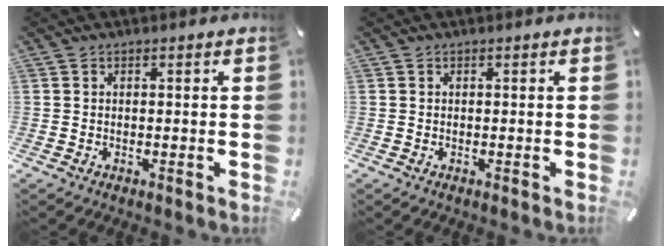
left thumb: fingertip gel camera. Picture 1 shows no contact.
{"total": 0.0}